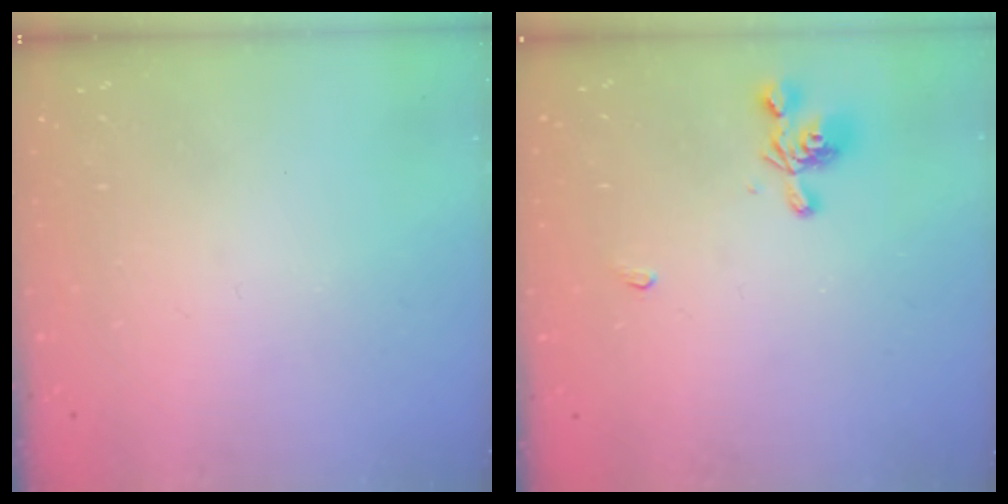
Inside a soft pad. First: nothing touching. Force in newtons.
{"total": 2.6, "press": 2.5, "slide": 0.4}